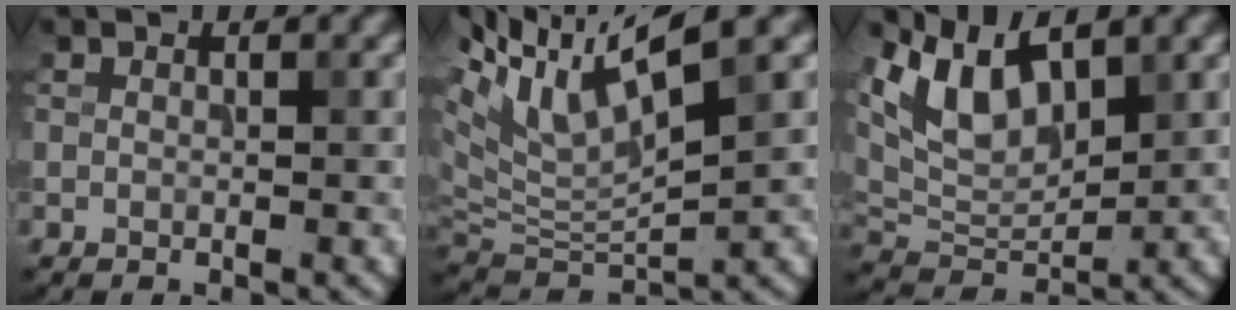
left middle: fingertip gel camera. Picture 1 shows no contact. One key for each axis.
{"total": 9.5, "fx": 4.4, "fy": 2.9, "fz": 7.9, "tx": -0.167, "ty": 0.016, "tz": 0.082}
{"total": 6.6, "fx": 3.5, "fy": 3.3, "fz": 4.5, "tx": -0.086, "ty": -0.003, "tz": 0.068}